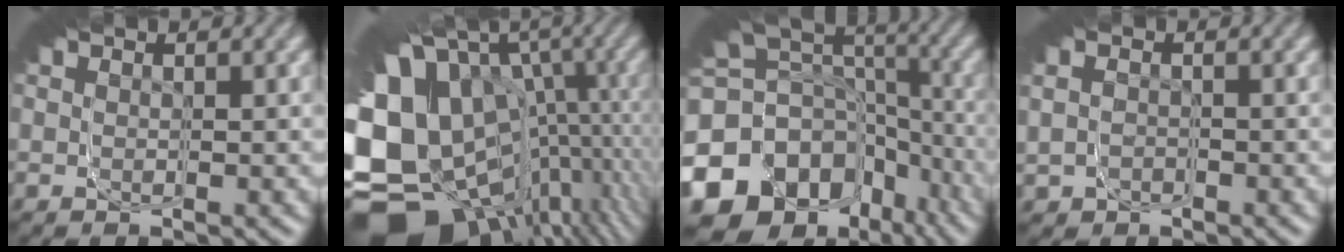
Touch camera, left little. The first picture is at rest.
{"total": 22.3, "force": [-8.6, 14.5, 14.7], "torque": [-0.224, -0.055, -0.121]}
{"total": 18.6, "force": [-6.8, 14.1, 10.1], "torque": [-0.165, -0.042, -0.109]}
{"total": 3.8, "force": [-1.4, 3.3, 1.3], "torque": [-0.024, -0.014, -0.020]}